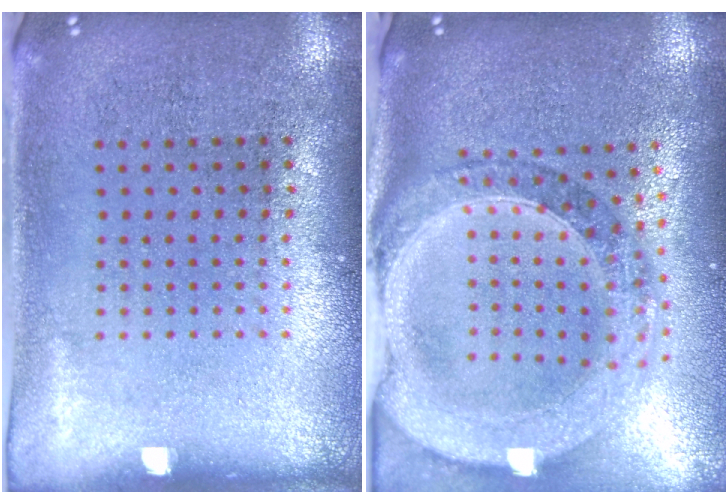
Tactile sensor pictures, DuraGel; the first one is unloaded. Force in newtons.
{"total": 2.2, "press": 2.0, "slide": 0.9}